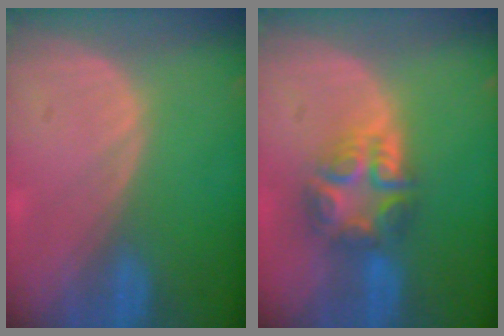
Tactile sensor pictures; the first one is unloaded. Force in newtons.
{"total": 8.0, "press": 6.8, "slide": 4.1}